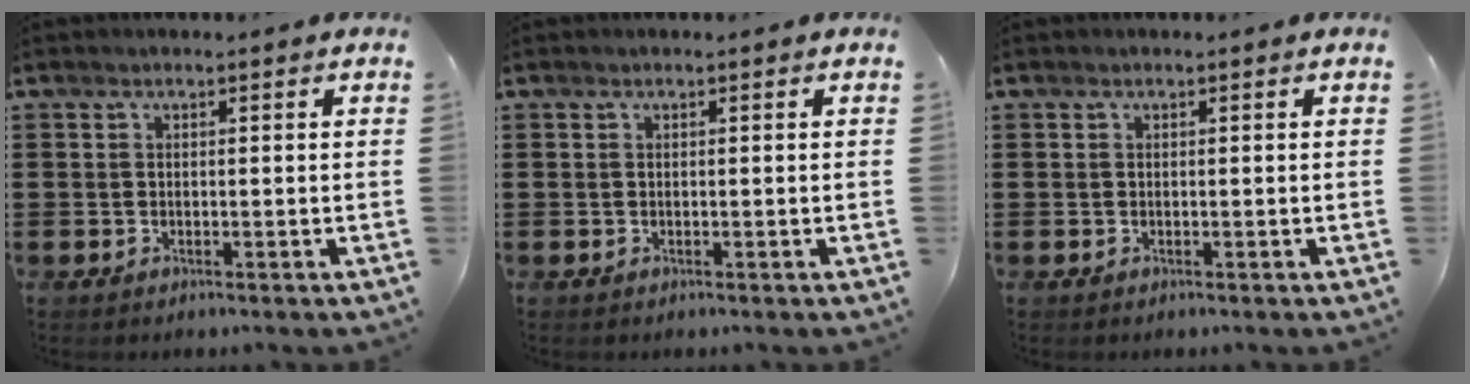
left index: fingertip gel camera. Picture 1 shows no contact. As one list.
[{"total": 0.0}, {"total": 0.0}]